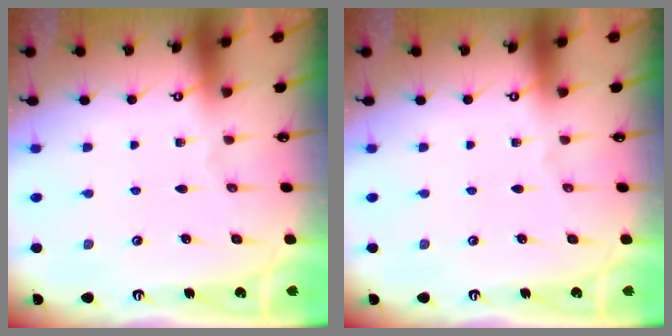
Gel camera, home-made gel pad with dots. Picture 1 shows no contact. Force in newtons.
{"total": 0.0}